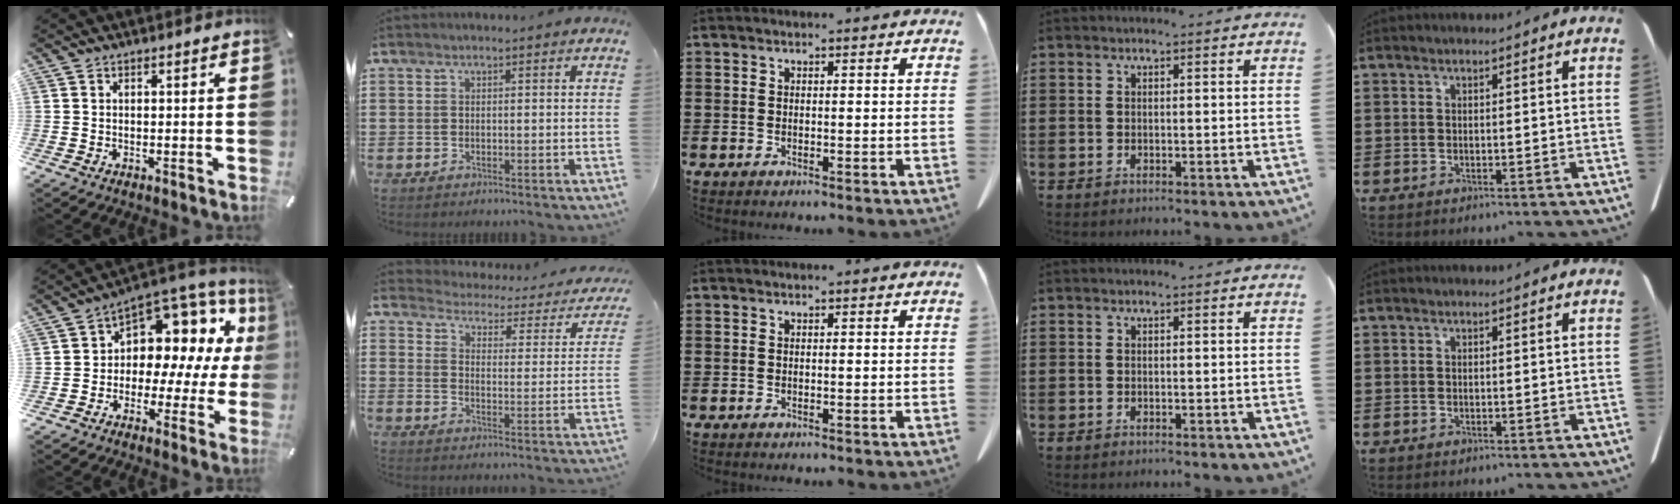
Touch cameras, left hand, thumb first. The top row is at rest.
{"thumb": {"total": 9.4, "force": [3.7, 7.3, 4.7], "torque": [-0.075, -0.054, 0.068]}, "index": {"total": 2.3, "force": [2.2, 0.6, 0.1], "torque": [-0.025, -0.025, 0.028]}}